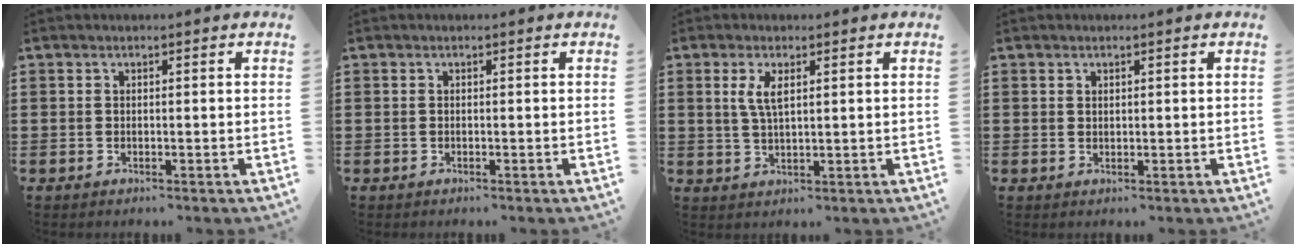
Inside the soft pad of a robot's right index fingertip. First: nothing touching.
{"total": 0.0}
{"total": 3.7, "force": [1.3, 1.2, 3.3], "torque": [-0.069, 0.007, 0.021]}
{"total": 0.7, "force": [0.6, 0.5, 0.2], "torque": [-0.005, 0.002, 0.011]}